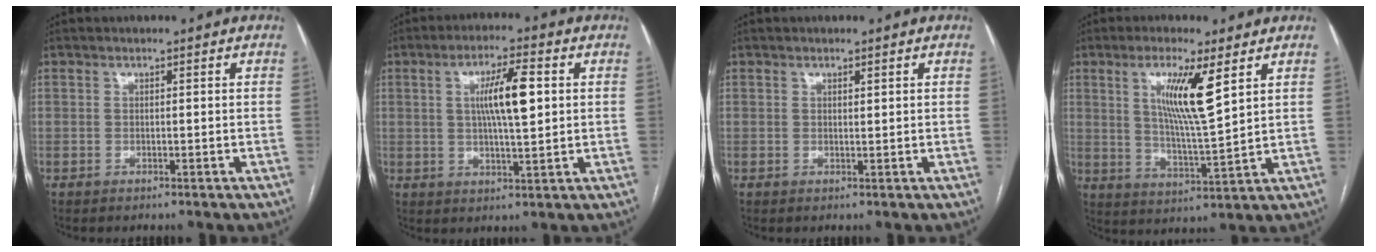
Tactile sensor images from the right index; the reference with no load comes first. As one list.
[{"total": 8.3, "force": [1.5, 1.3, 8.0], "torque": [-0.144, 0.008, 0.027]}, {"total": 0.5, "force": [0.4, 0.1, 0.4], "torque": [-0.007, -0.003, 0.006]}, {"total": 9.6, "force": [4.0, 0.4, 8.7], "torque": [-0.161, -0.011, 0.074]}]